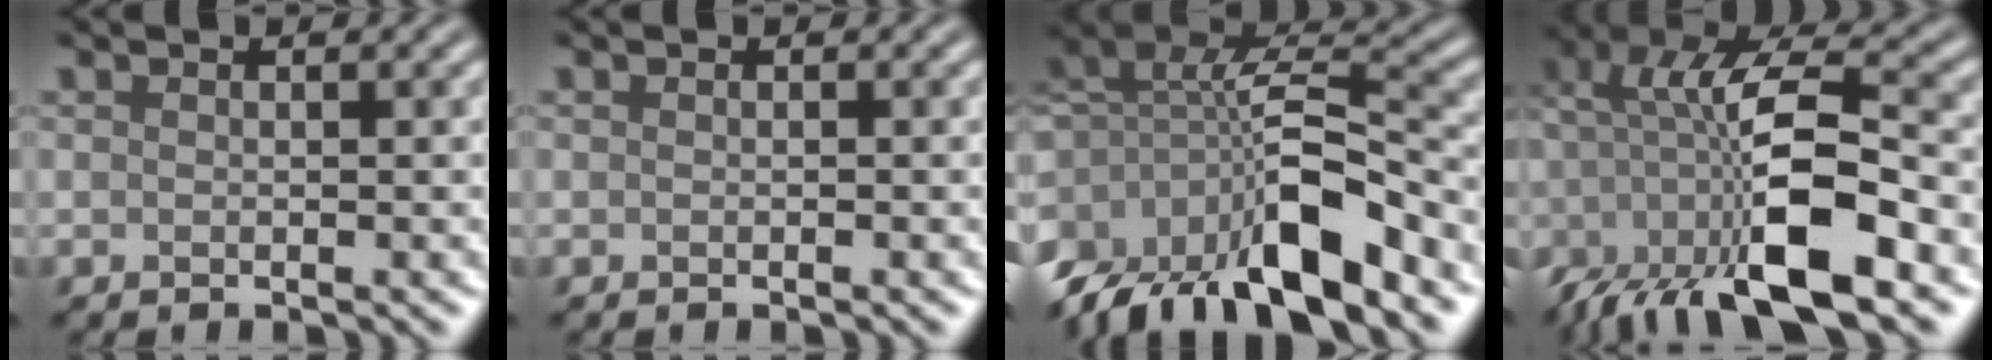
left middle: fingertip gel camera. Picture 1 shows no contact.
{"total": 0.0}
{"total": 11.8, "force": [-5.5, 4.7, 9.3], "torque": [-0.164, 0.006, -0.109]}
{"total": 12.5, "force": [-5.3, 4.7, 10.2], "torque": [-0.186, 0.000, -0.101]}